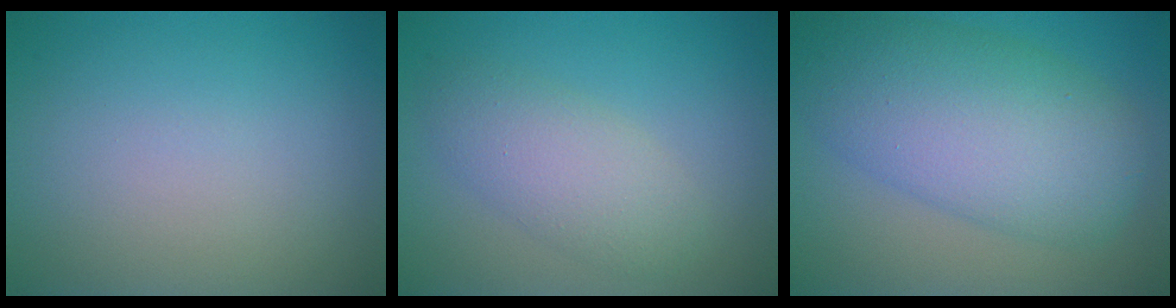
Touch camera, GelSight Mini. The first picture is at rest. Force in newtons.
{"total": 3.8, "press": 3.8, "slide": 0.1}
{"total": 9.4, "press": 9.3, "slide": 0.3}